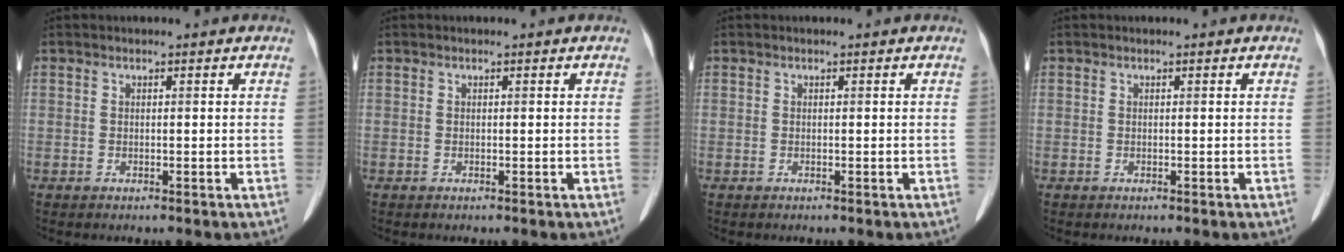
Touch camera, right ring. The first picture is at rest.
{"total": 0.0}
{"total": 0.0}
{"total": 0.0}